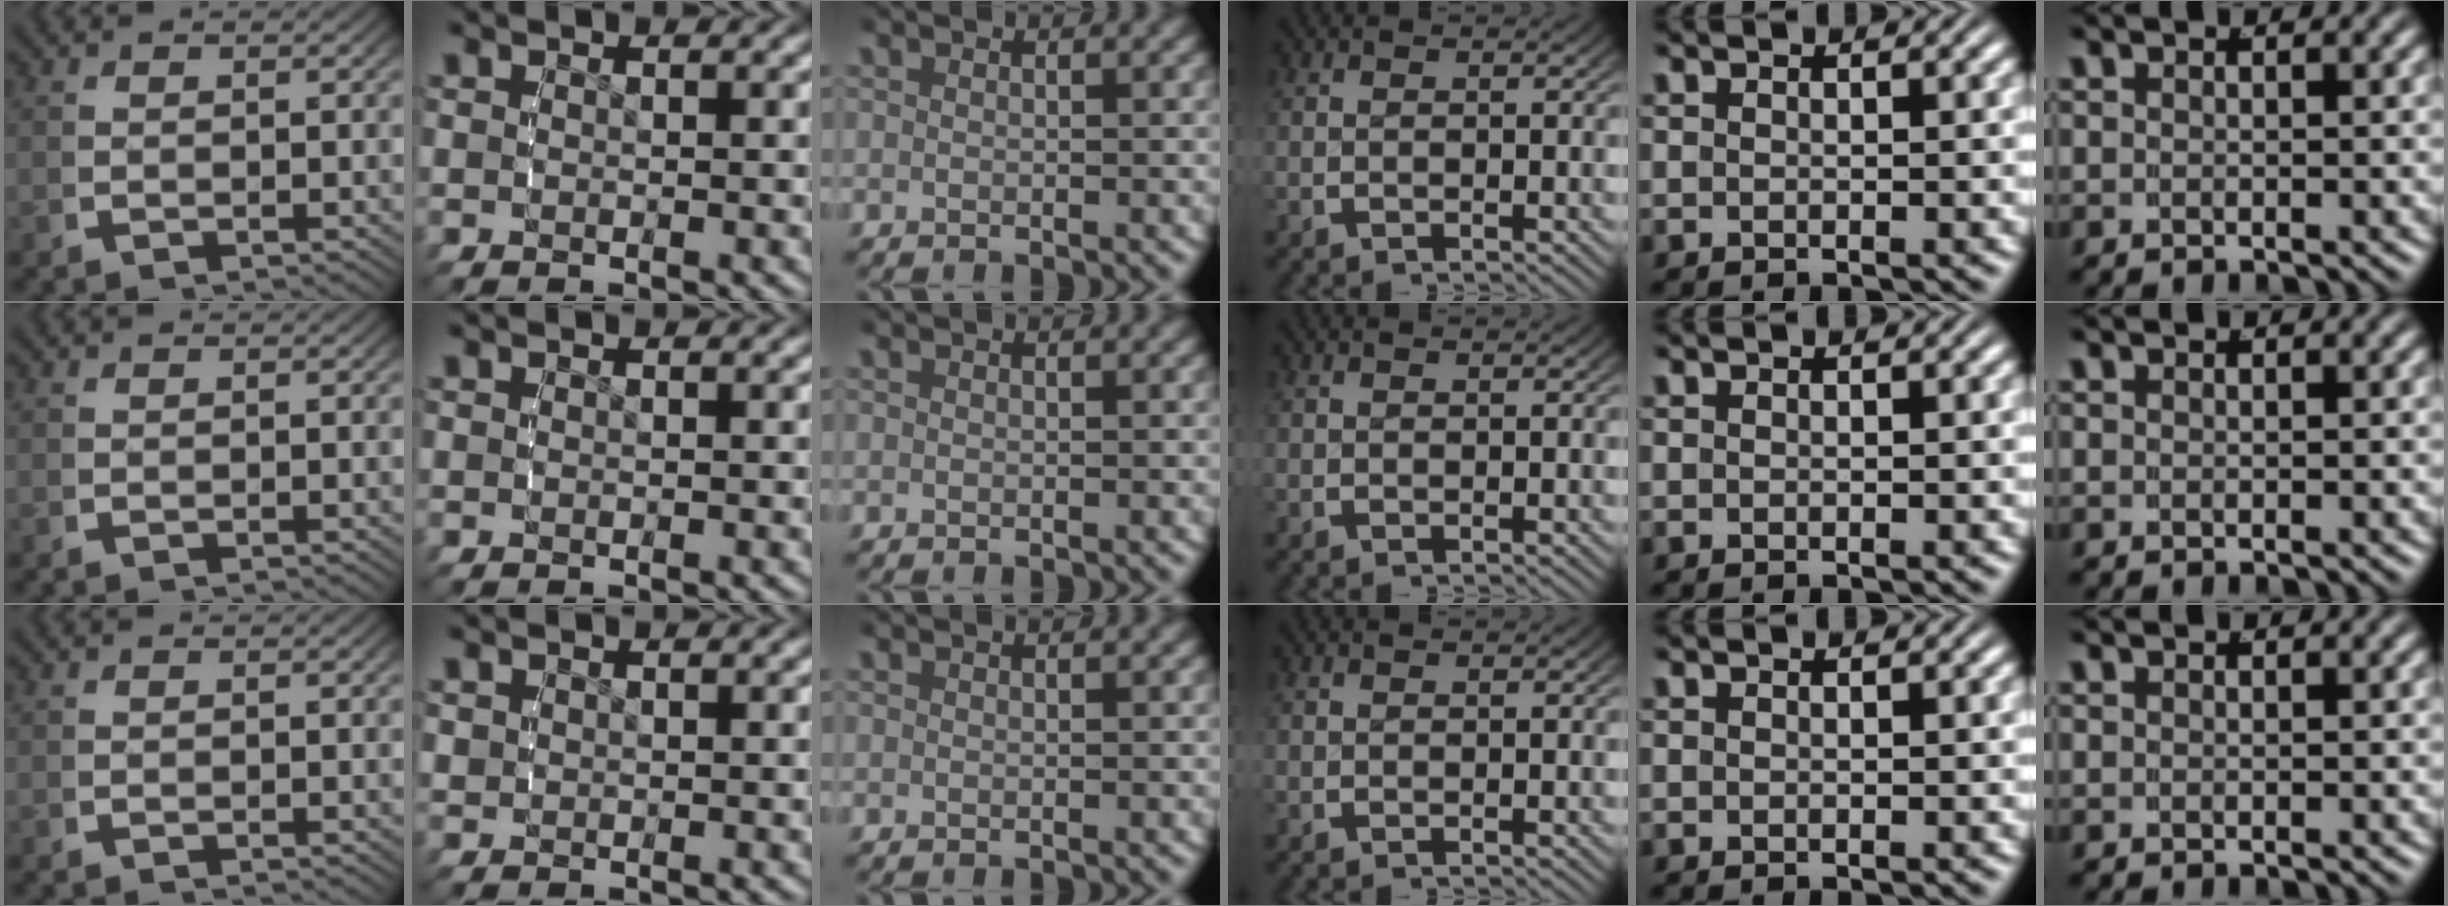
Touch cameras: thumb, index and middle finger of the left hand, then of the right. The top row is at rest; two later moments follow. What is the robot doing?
{"motion": "grasp_and_lifting", "object": "bottle cap"}